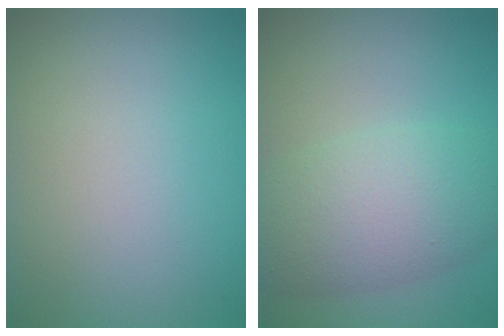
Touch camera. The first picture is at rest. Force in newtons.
{"total": 6.1, "press": 6.1, "slide": 0.3}